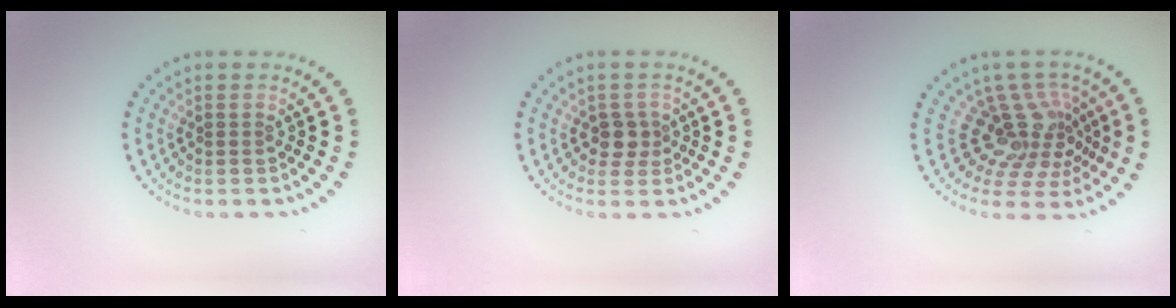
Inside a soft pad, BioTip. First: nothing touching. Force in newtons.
{"total": 1.9, "press": 1.6, "slide": 1.1}
{"total": 4.7, "press": 3.2, "slide": 3.4}